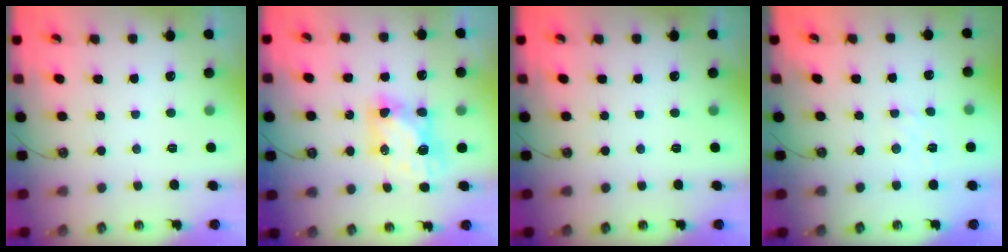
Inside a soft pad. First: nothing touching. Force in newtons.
{"total": 7.1, "press": 7.1, "slide": 0.3}
{"total": 0.0}
{"total": 2.2, "press": 2.1, "slide": 0.5}